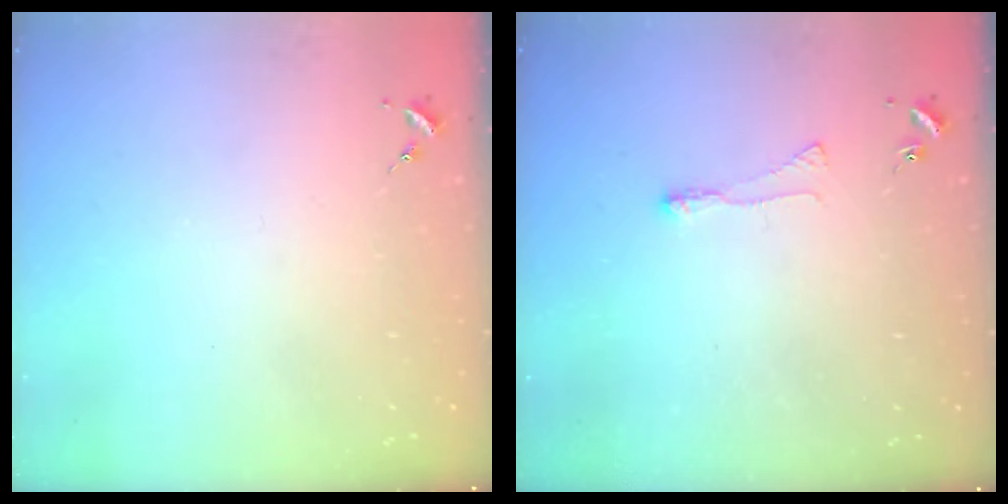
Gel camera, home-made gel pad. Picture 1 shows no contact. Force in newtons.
{"total": 3.0, "press": 2.9, "slide": 0.6}